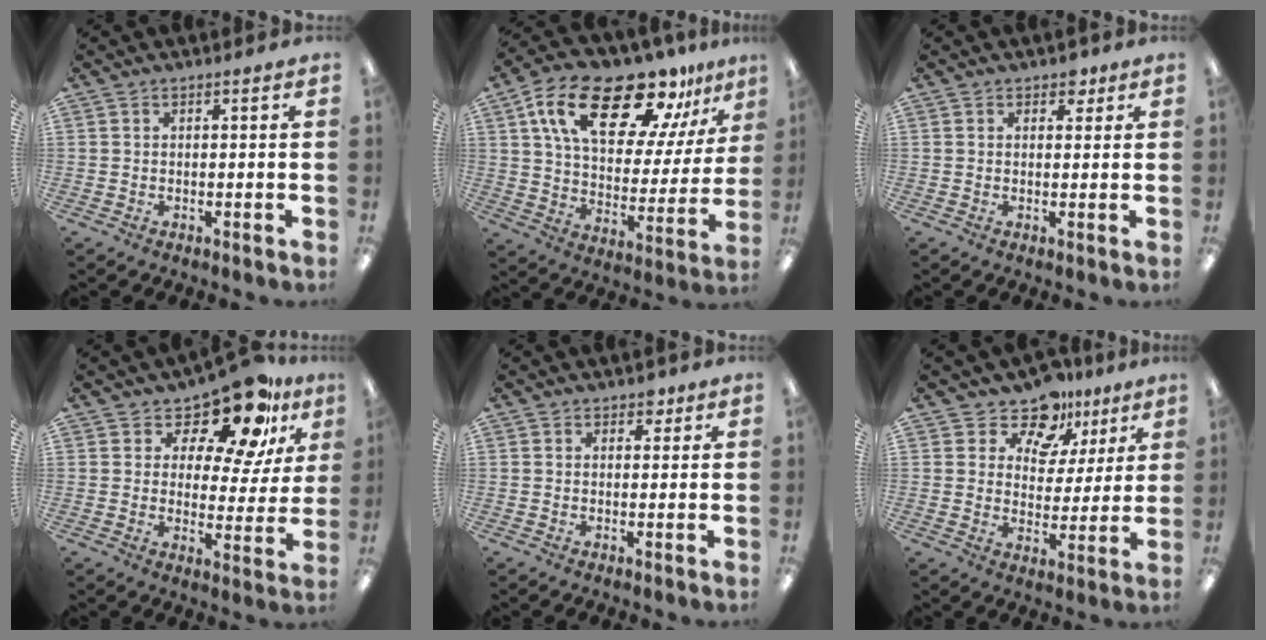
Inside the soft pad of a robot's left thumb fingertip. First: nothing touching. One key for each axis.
{"total": 23.1, "fx": 15.4, "fy": 9.8, "fz": 14.1, "tx": -0.235, "ty": -0.085, "tz": 0.262}
{"total": 2.8, "fx": 1.8, "fy": 1.9, "fz": 1.1, "tx": 0.000, "ty": -0.006, "tz": 0.029}
{"total": 14.1, "fx": 11.2, "fy": 5.3, "fz": 6.8, "tx": -0.115, "ty": -0.084, "tz": 0.194}
{"total": 2.4, "fx": 1.5, "fy": 1.6, "fz": 0.8, "tx": -0.002, "ty": -0.003, "tz": 0.025}
{"total": 11.8, "fx": 8.8, "fy": 7.0, "fz": 3.5, "tx": -0.068, "ty": -0.059, "tz": 0.162}